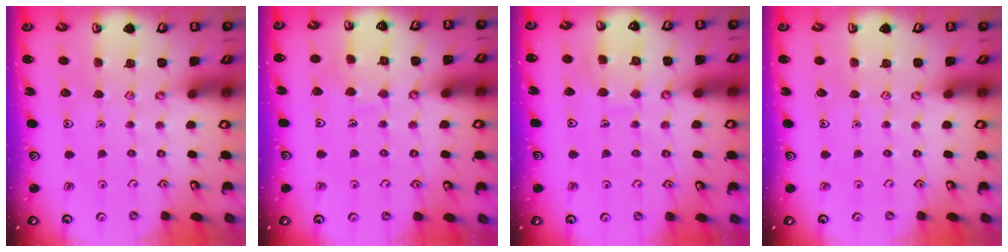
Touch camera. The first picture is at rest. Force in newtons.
{"total": 5.8, "press": 5.8, "slide": 0.4}
{"total": 6.9, "press": 6.9, "slide": 0.7}
{"total": 0.0}